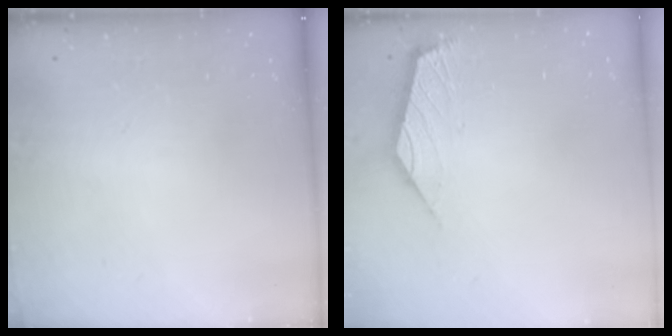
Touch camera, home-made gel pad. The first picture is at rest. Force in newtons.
{"total": 2.5, "press": 2.4, "slide": 0.7}